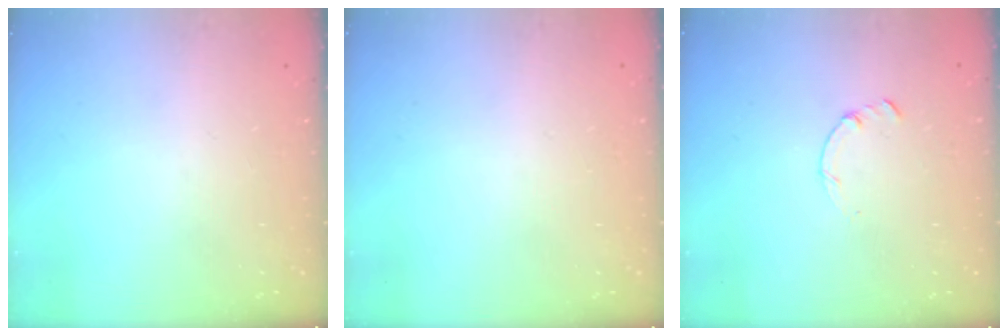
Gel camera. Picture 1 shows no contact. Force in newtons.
{"total": 2.7, "press": 2.7, "slide": 0.2}
{"total": 0.0}